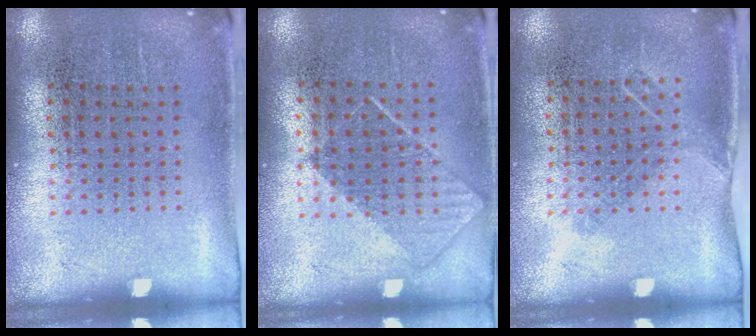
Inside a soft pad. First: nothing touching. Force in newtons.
{"total": 0.8, "press": 0.7, "slide": 0.5}
{"total": 1.0, "press": 0.8, "slide": 0.6}